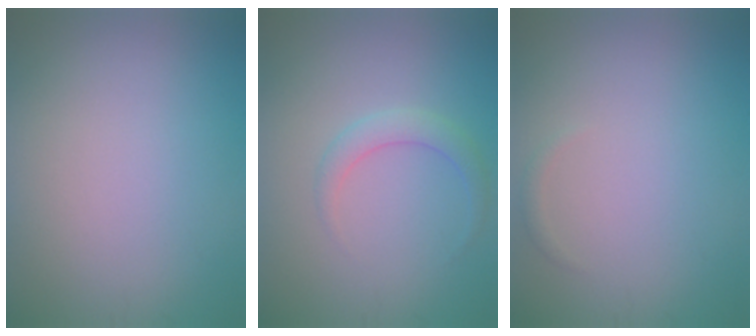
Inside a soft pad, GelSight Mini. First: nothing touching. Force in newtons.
{"total": 2.0, "press": 2.0, "slide": 0.1}
{"total": 0.6, "press": 0.6, "slide": 0.0}